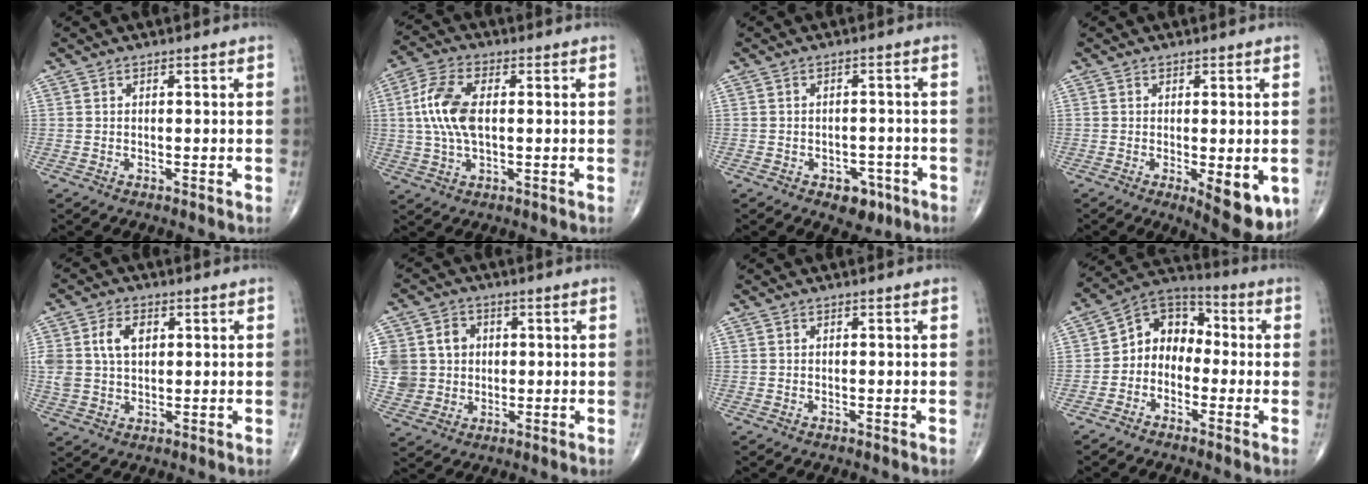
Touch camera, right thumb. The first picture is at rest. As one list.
[{"total": 10.0, "force": [0.9, 5.0, 8.6], "torque": [-0.190, 0.012, 0.016]}, {"total": 4.9, "force": [-2.6, 3.3, 2.6], "torque": [-0.009, 0.017, -0.030]}, {"total": 9.0, "force": [-2.5, 3.4, 7.9], "torque": [-0.094, -0.019, -0.029]}, {"total": 7.7, "force": [2.1, 5.1, 5.4], "torque": [-0.102, 0.003, 0.042]}, {"total": 12.9, "force": [1.6, 11.7, 5.1], "torque": [-0.095, 0.021, 0.043]}, {"total": 0.0}, {"total": 9.1, "force": [-1.6, 7.4, 5.1], "torque": [-0.045, 0.049, -0.050]}]